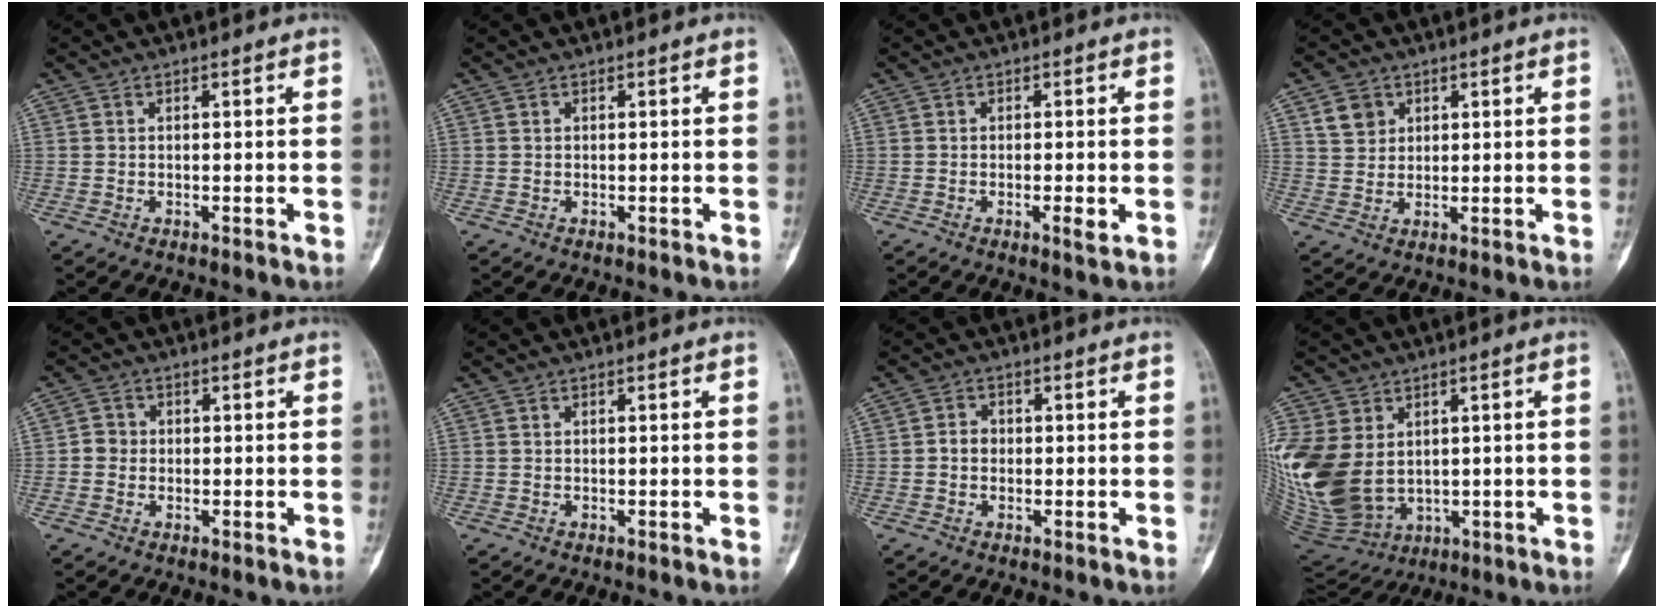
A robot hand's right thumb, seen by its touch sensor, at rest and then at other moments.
{"total": 0.0}
{"total": 2.6, "force": [-0.8, 0.6, 2.5], "torque": [-0.042, -0.005, -0.013]}
{"total": 4.5, "force": [2.2, 3.7, 1.5], "torque": [-0.010, -0.009, 0.044]}
{"total": 2.4, "force": [-0.3, 2.2, 0.7], "torque": [0.002, 0.008, -0.011]}
{"total": 0.0}
{"total": 2.2, "force": [-0.3, 1.9, 1.1], "torque": [-0.008, 0.008, -0.010]}
{"total": 20.4, "force": [2.0, 15.4, 13.2], "torque": [-0.313, -0.009, 0.074]}